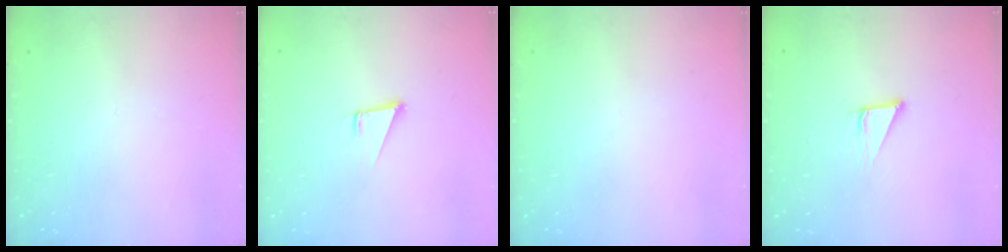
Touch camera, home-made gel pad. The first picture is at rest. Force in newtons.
{"total": 1.9, "press": 1.9, "slide": 0.1}
{"total": 0.0}
{"total": 2.9, "press": 2.9, "slide": 0.1}